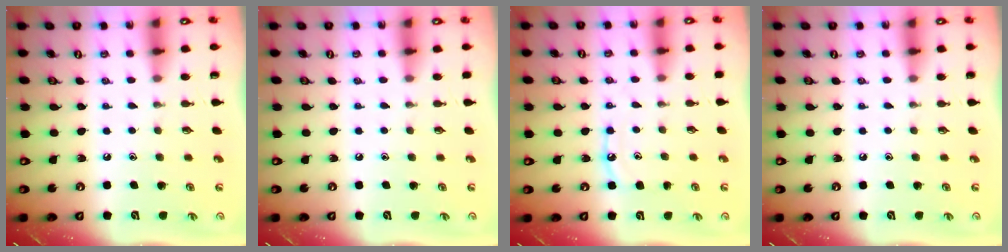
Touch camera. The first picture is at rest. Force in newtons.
{"total": 2.3, "press": 2.2, "slide": 0.4}
{"total": 7.6, "press": 7.6, "slide": 0.6}
{"total": 0.0}